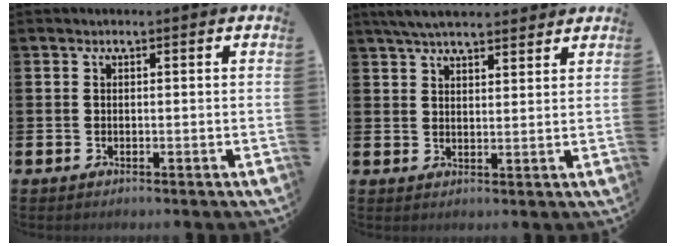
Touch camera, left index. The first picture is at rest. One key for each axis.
{"total": 5.0, "fx": 4.7, "fy": 0.8, "fz": 1.4, "tx": -0.038, "ty": -0.014, "tz": 0.087}